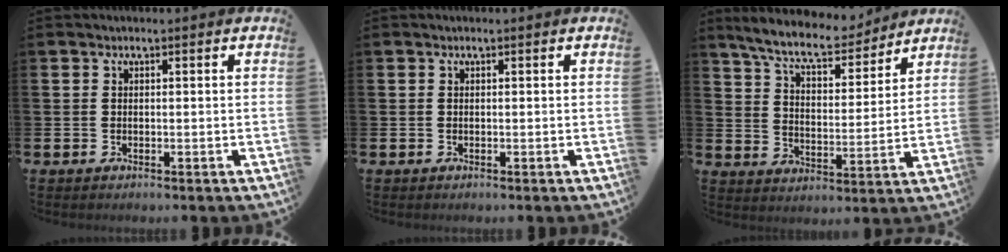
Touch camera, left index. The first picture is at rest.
{"total": 0.0}
{"total": 8.8, "force": [8.1, 1.6, 2.9], "torque": [-0.086, -0.048, 0.143]}